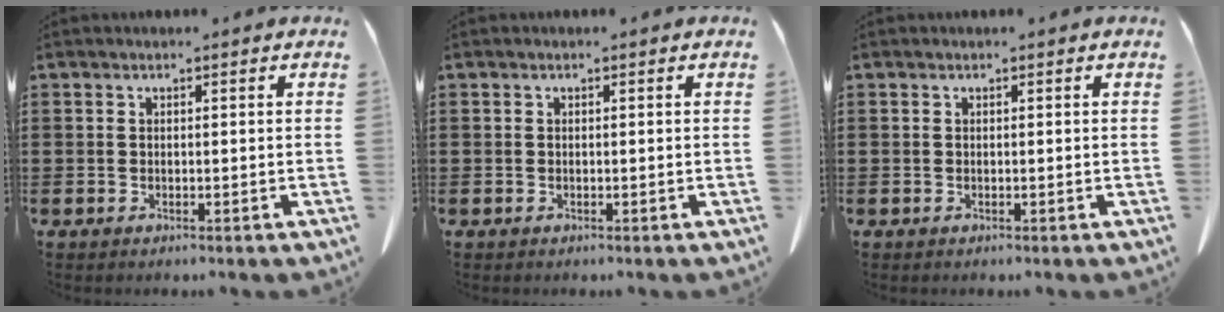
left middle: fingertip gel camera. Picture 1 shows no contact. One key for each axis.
{"total": 0.0}
{"total": 0.0}